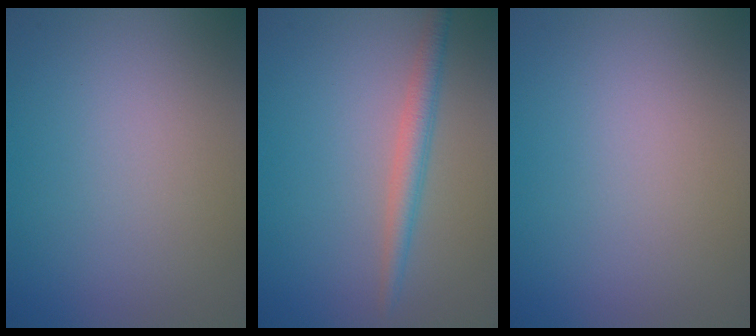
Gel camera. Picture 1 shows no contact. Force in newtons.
{"total": 2.3, "press": 2.3, "slide": 0.1}
{"total": 0.0}